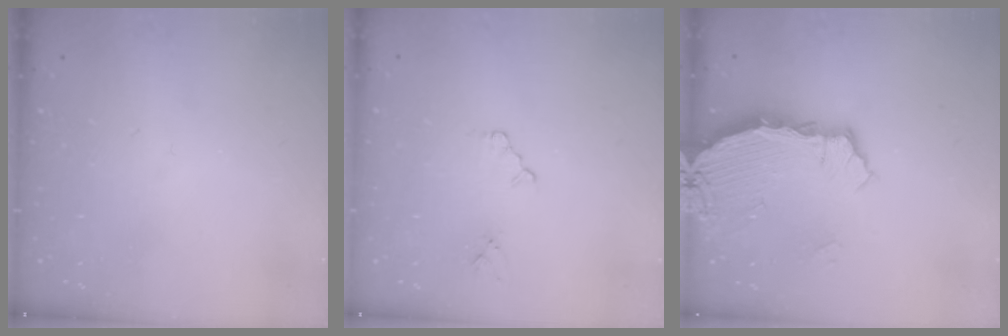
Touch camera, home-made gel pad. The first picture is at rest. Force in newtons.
{"total": 3.6, "press": 3.5, "slide": 0.6}
{"total": 3.5, "press": 3.5, "slide": 0.5}